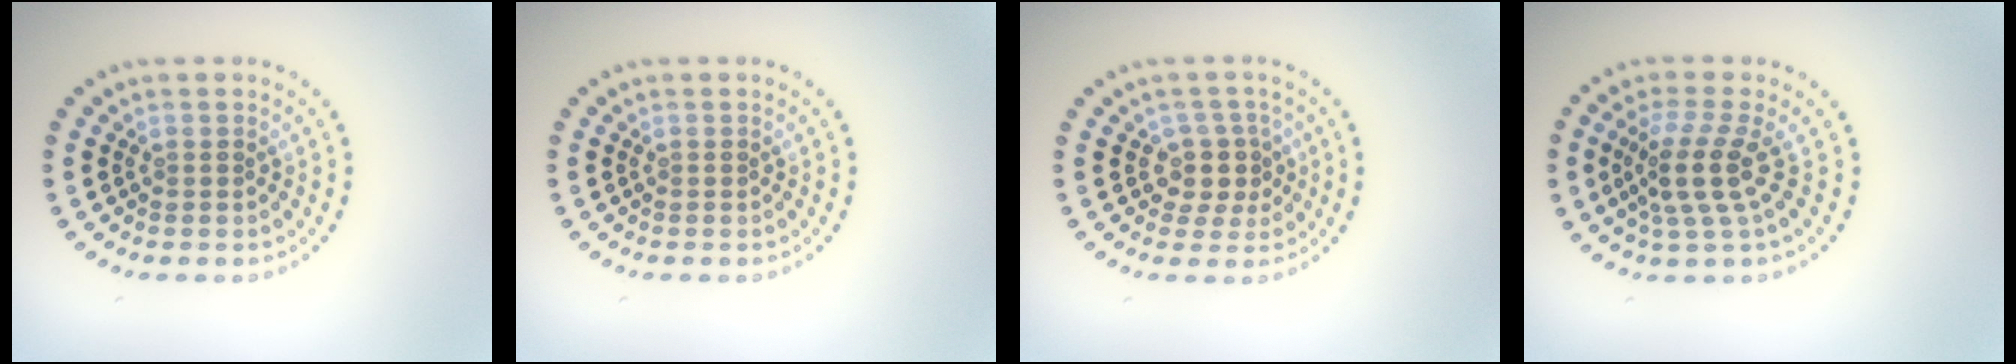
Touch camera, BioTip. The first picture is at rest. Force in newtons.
{"total": 0.0}
{"total": 2.6, "press": 2.1, "slide": 1.5}
{"total": 3.7, "press": 2.7, "slide": 2.5}